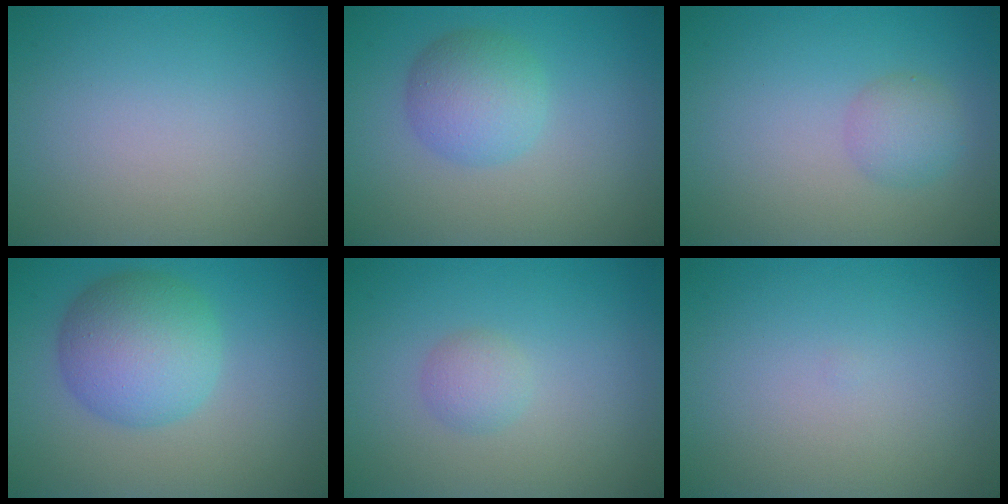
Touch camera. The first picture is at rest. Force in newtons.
{"total": 3.8, "press": 3.8, "slide": 0.0}
{"total": 2.0, "press": 2.0, "slide": 0.1}
{"total": 6.5, "press": 6.5, "slide": 0.0}
{"total": 1.5, "press": 1.5, "slide": 0.0}
{"total": 0.0}